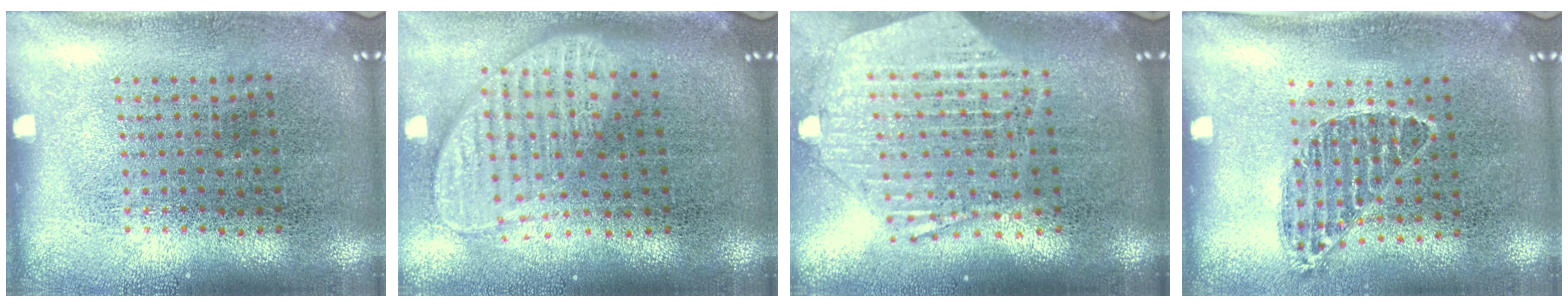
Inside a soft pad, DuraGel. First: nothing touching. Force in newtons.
{"total": 2.0, "press": 1.5, "slide": 1.3}
{"total": 2.7, "press": 2.2, "slide": 1.5}
{"total": 0.9, "press": 0.7, "slide": 0.5}